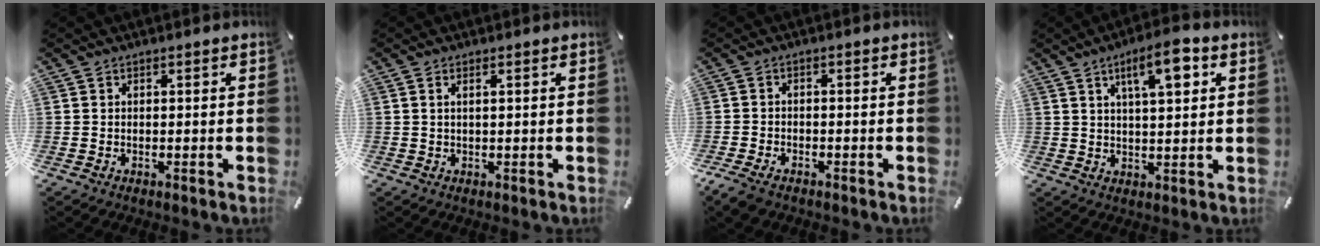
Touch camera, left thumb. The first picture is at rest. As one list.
[{"total": 1.2, "force": [0.4, 0.1, 1.2], "torque": [-0.023, 0.000, 0.006]}, {"total": 3.1, "force": [-2.3, 1.6, 1.4], "torque": [-0.043, 0.004, -0.049]}, {"total": 9.5, "force": [4.1, 3.3, 7.9], "torque": [-0.120, -0.008, 0.063]}]